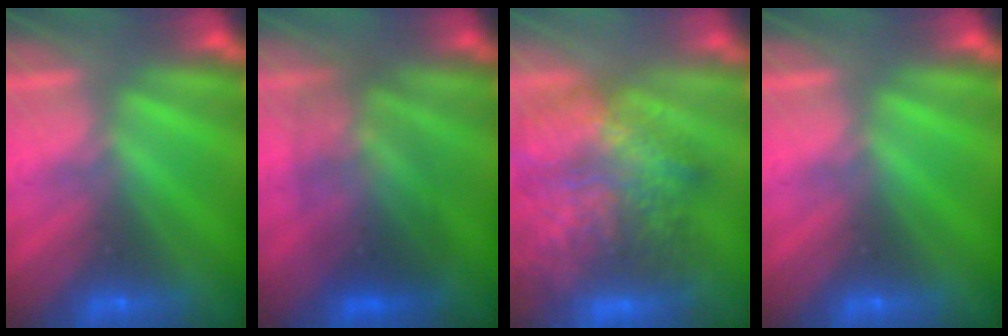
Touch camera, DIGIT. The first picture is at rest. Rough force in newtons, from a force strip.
{"total": 3.4}
{"total": 7.9}
{"total": 0.0}